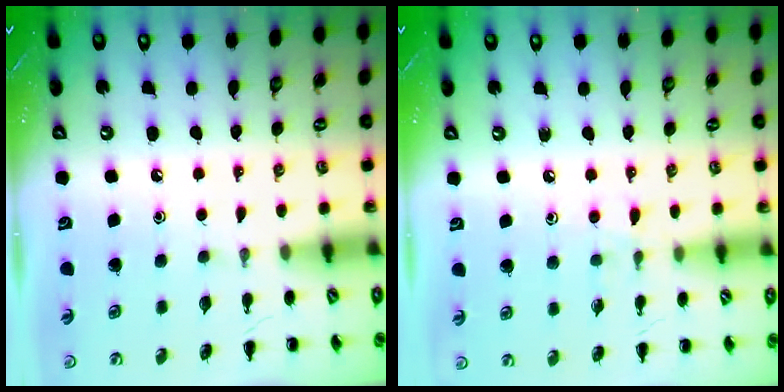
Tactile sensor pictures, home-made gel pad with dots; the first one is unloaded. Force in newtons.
{"total": 6.2, "press": 5.9, "slide": 2.1}